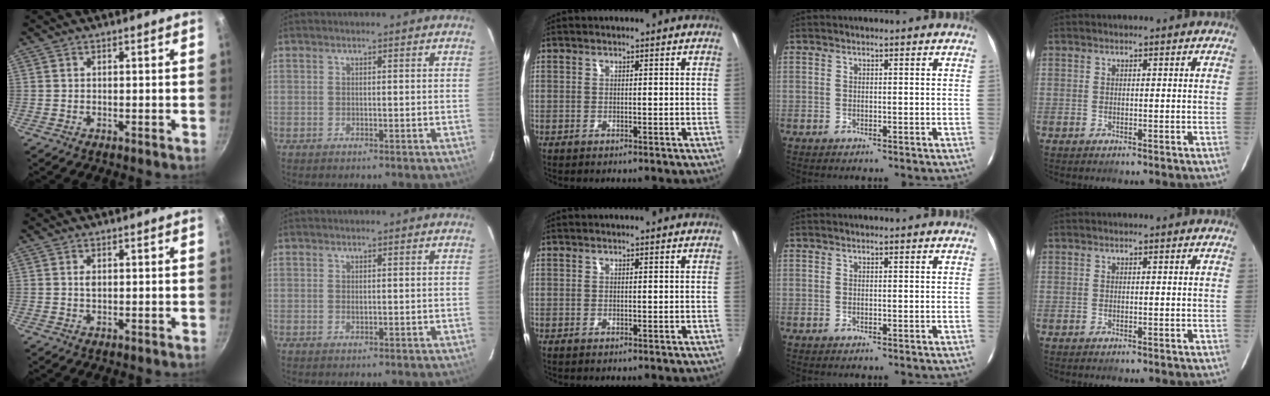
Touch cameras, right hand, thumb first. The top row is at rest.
{"thumb": {"total": 1.4, "force": [0.3, 0.9, 1.0], "torque": [-0.017, 0.000, 0.005]}, "index": {"total": 0.7, "force": [0.1, 0.3, 0.6], "torque": [-0.012, 0.001, 0.002]}}